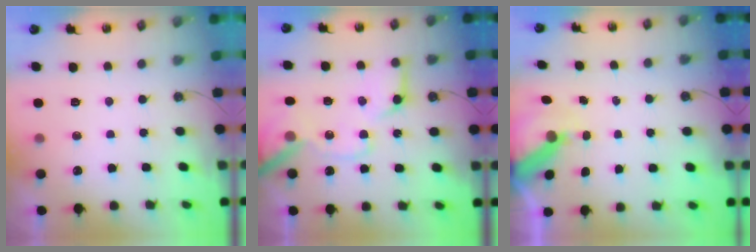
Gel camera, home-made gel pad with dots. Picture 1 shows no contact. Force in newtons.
{"total": 17.8, "press": 17.6, "slide": 2.3}
{"total": 8.5, "press": 8.4, "slide": 1.0}